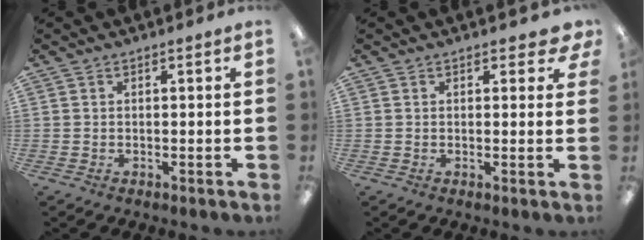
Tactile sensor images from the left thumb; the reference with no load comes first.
{"total": 2.6, "force": [1.6, 1.5, 1.5], "torque": [-0.008, -0.003, 0.024]}